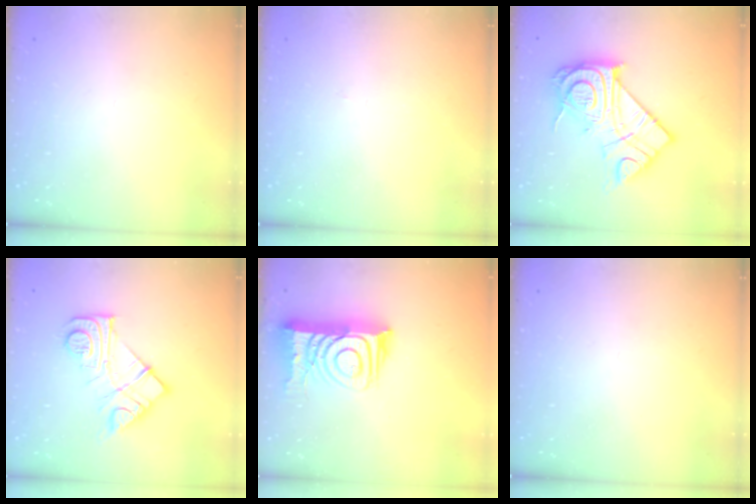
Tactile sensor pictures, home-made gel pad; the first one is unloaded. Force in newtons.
{"total": 2.8, "press": 2.8, "slide": 0.4}
{"total": 20.7, "press": 20.7, "slide": 1.7}
{"total": 13.9, "press": 13.8, "slide": 0.9}
{"total": 16.4, "press": 16.3, "slide": 1.6}
{"total": 0.0}